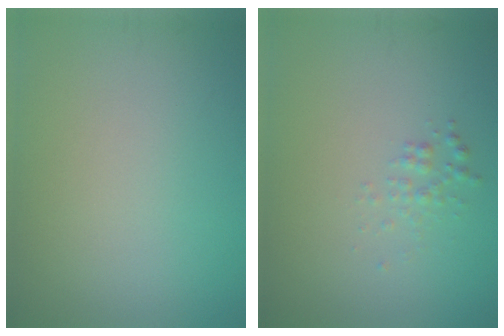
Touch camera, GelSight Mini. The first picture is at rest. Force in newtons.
{"total": 1.0, "press": 1.0, "slide": 0.0}